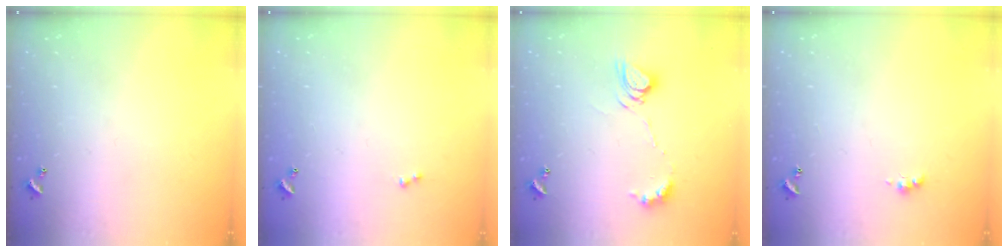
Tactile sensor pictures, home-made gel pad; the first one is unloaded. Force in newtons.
{"total": 0.7, "press": 0.6, "slide": 0.4}
{"total": 9.6, "press": 9.5, "slide": 1.2}
{"total": 2.0, "press": 1.9, "slide": 0.5}